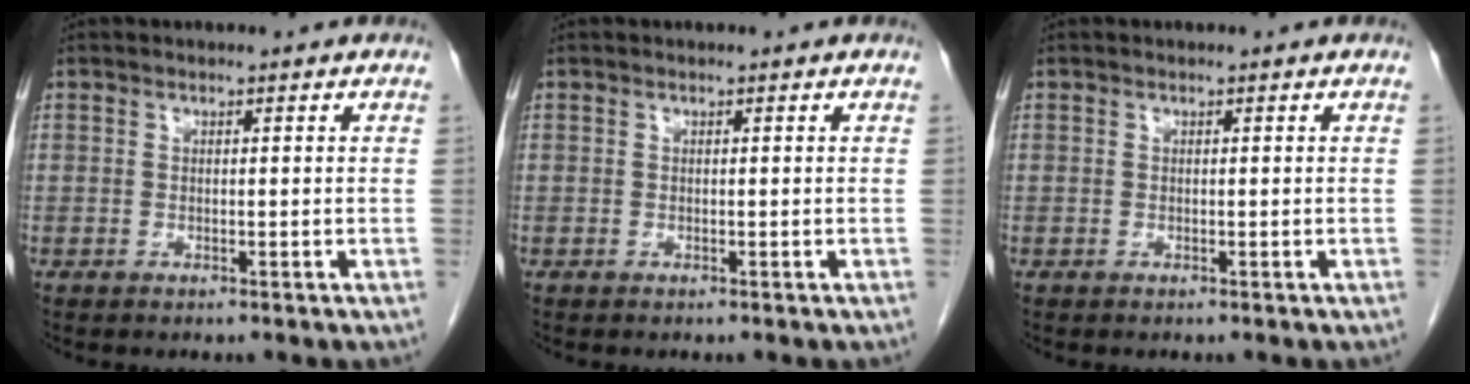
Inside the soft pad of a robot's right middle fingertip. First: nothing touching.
{"total": 0.0}
{"total": 0.0}